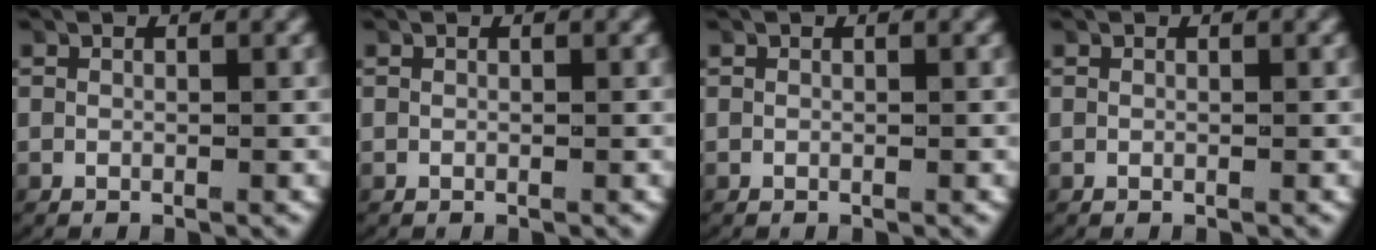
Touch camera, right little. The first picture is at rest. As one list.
[{"total": 0.0}, {"total": 0.0}, {"total": 0.0}]